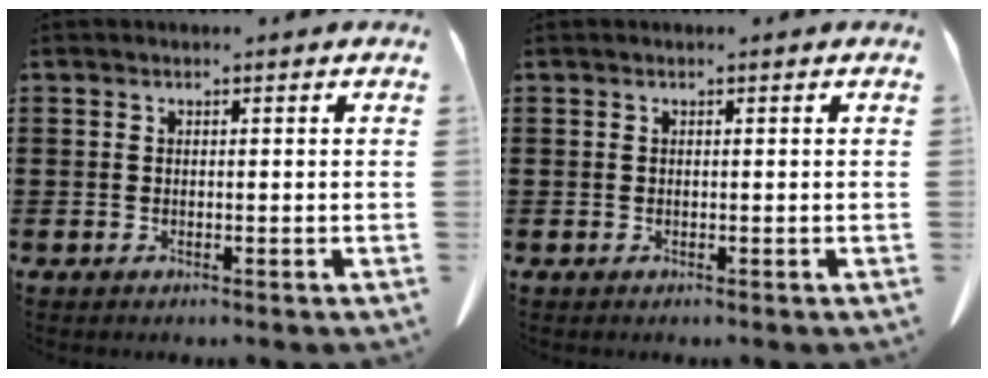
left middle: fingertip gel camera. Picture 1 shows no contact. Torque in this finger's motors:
{"motor_torque": [0.03, 0.28, -0.04, 0.01]}